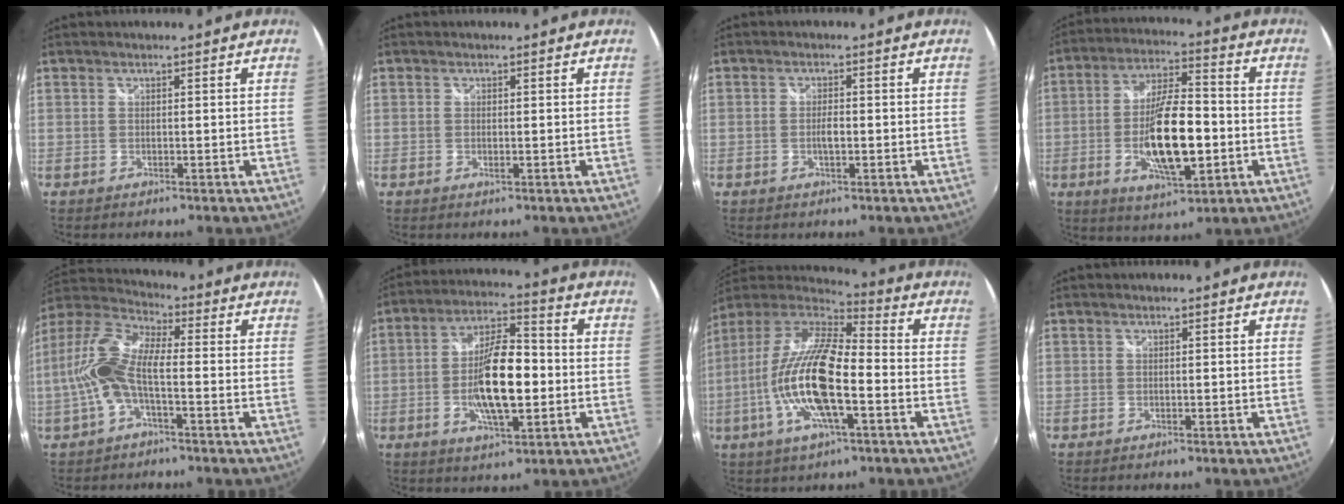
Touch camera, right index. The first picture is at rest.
{"total": 0.5, "force": [0.1, 0.1, 0.5], "torque": [-0.013, 0.003, 0.000]}
{"total": 1.9, "force": [-0.4, 0.6, 1.7], "torque": [-0.033, 0.004, -0.006]}
{"total": 15.1, "force": [-3.1, 4.7, 13.9], "torque": [-0.260, -0.001, -0.049]}
{"total": 11.0, "force": [-1.8, 3.8, 10.2], "torque": [-0.219, 0.013, -0.038]}
{"total": 13.5, "force": [-2.1, 4.6, 12.5], "torque": [-0.235, 0.005, -0.036]}
{"total": 19.1, "force": [-4.9, 5.3, 17.7], "torque": [-0.340, -0.013, -0.098]}
{"total": 0.0}